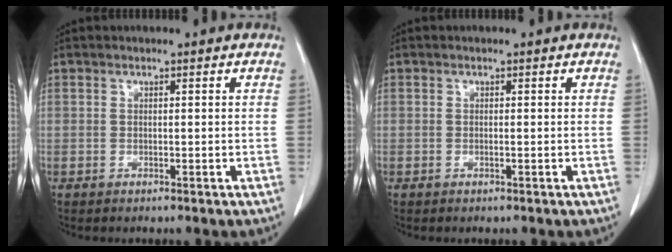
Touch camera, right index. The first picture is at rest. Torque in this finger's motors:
{"motor_torque": [0.07, 0.00, -0.01, 0.00]}